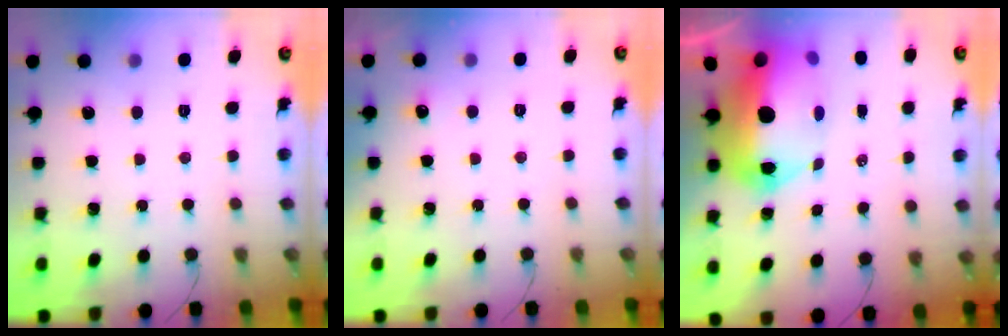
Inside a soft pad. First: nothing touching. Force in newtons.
{"total": 3.7, "press": 3.5, "slide": 1.2}
{"total": 17.9, "press": 17.5, "slide": 3.8}